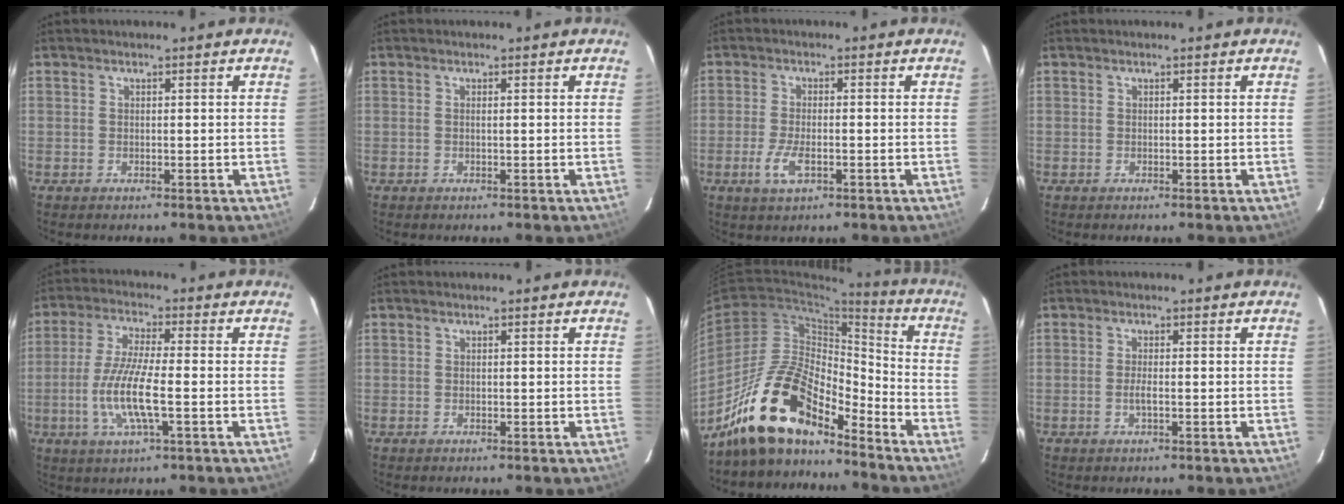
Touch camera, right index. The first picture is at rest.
{"total": 0.5, "force": [0.0, -0.2, 0.5], "torque": [-0.009, 0.000, -0.001]}
{"total": 5.1, "force": [-2.0, 1.8, 4.3], "torque": [-0.097, -0.007, -0.038]}
{"total": 0.0}
{"total": 10.3, "force": [-2.6, 1.5, 9.8], "torque": [-0.201, -0.010, -0.051]}
{"total": 0.0}
{"total": 17.5, "force": [-13.9, 5.7, 8.9], "torque": [-0.167, 0.014, -0.262]}
{"total": 1.5, "force": [-0.5, 0.1, 1.4], "torque": [-0.028, -0.004, -0.010]}